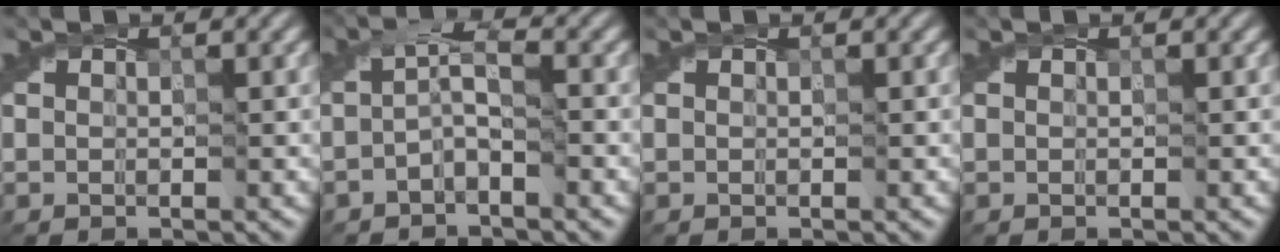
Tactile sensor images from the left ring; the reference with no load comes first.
{"total": 1.9, "force": [-0.7, 0.5, 1.7], "torque": [-0.040, 0.009, -0.021]}
{"total": 0.0}
{"total": 0.0}